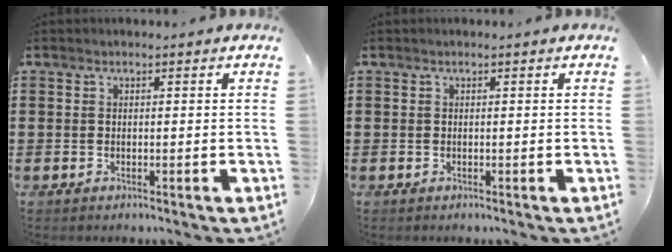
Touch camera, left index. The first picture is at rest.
{"total": 0.0}